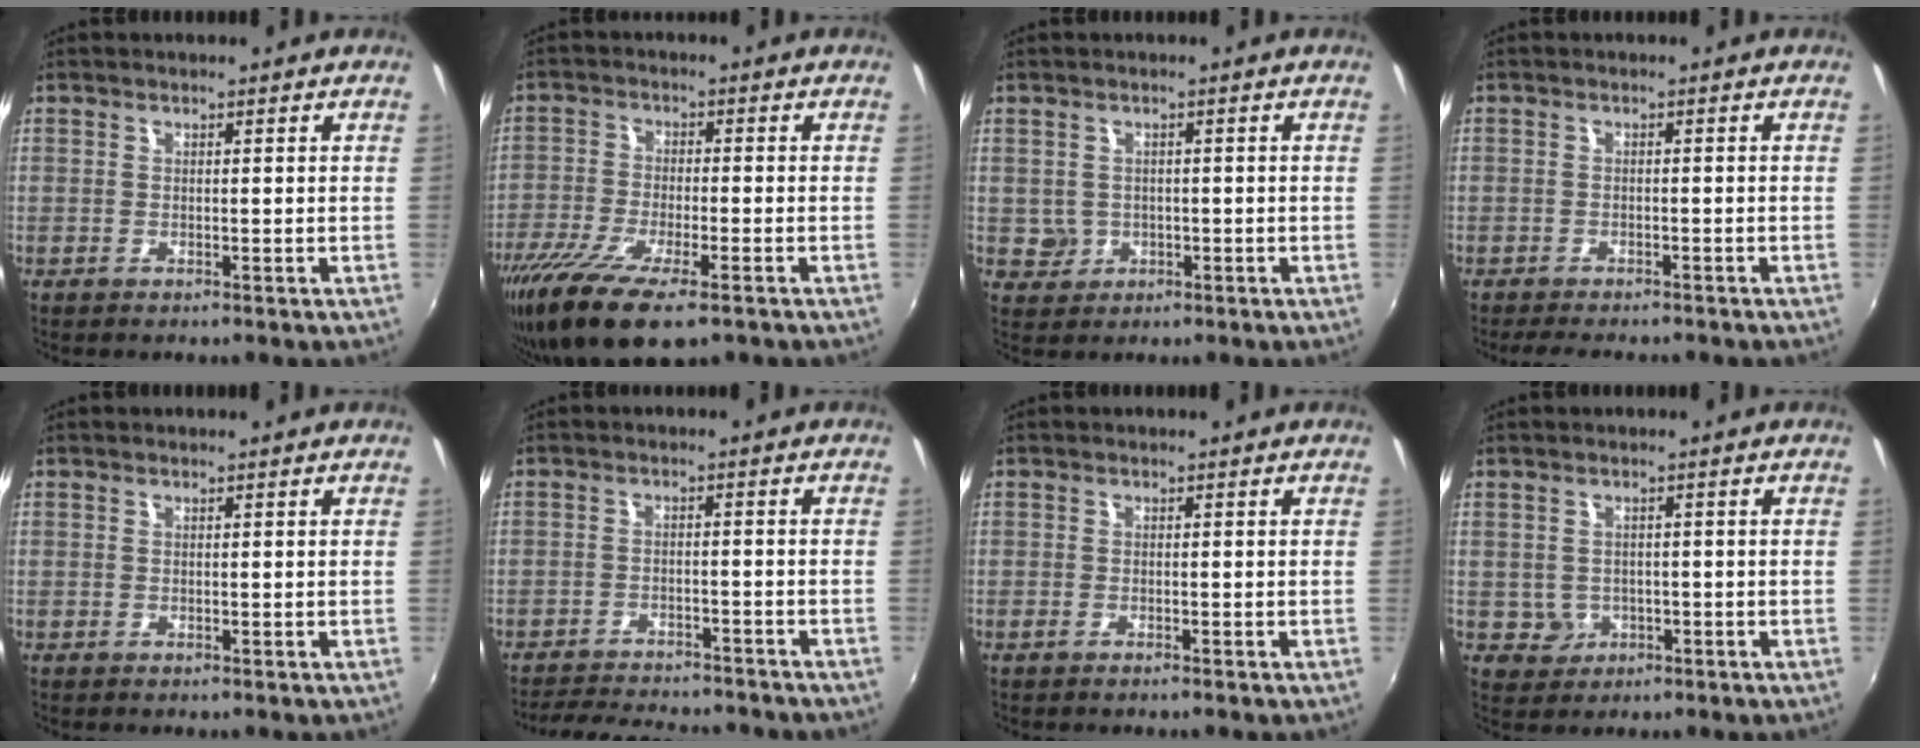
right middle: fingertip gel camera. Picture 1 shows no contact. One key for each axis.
{"total": 12.4, "fx": -8.2, "fy": 3.1, "fz": 8.7, "tx": -0.191, "ty": -0.043, "tz": -0.151}
{"total": 2.9, "fx": -0.2, "fy": 2.8, "fz": 0.6, "tx": -0.011, "ty": 0.002, "tz": 0.002}
{"total": 5.4, "fx": -4.7, "fy": 1.4, "fz": 2.1, "tx": -0.056, "ty": -0.010, "tz": -0.073}
{"total": 0.0}
{"total": 14.1, "fx": -12.7, "fy": 2.9, "fz": 5.3, "tx": -0.113, "ty": -0.011, "tz": -0.176}
{"total": 1.0, "fx": -0.8, "fy": 0.0, "fz": 0.5, "tx": -0.012, "ty": -0.002, "tz": -0.017}
{"total": 3.5, "fx": -0.7, "fy": 3.4, "fz": 0.7, "tx": -0.022, "ty": 0.003, "tz": -0.002}